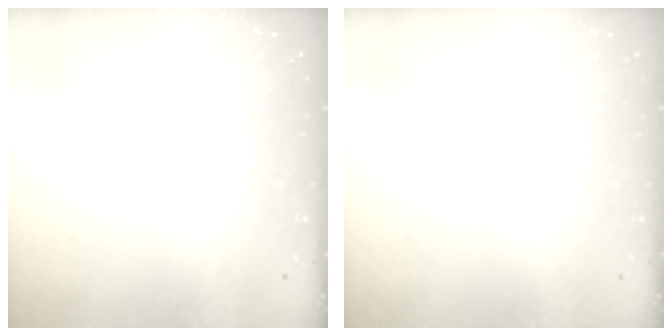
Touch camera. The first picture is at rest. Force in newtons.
{"total": 0.0}